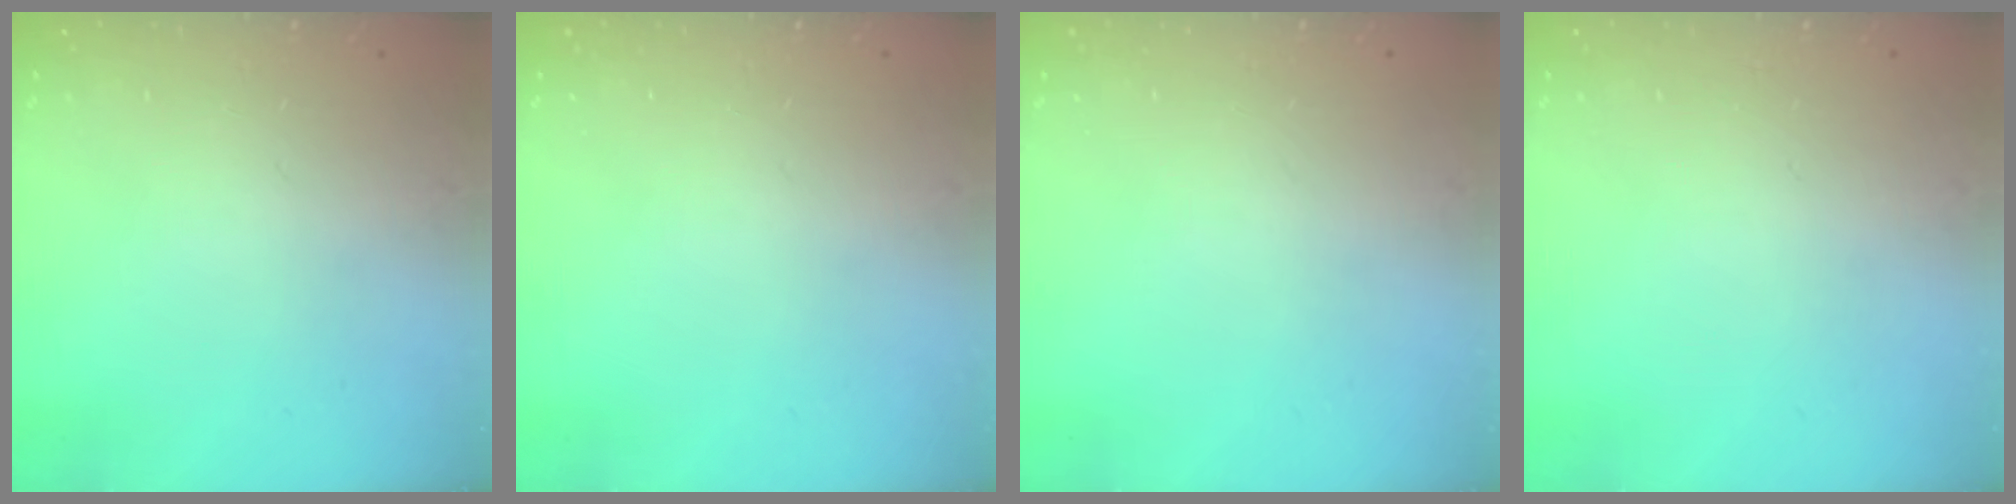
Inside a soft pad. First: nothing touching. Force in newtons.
{"total": 0.0}
{"total": 0.0}
{"total": 0.0}